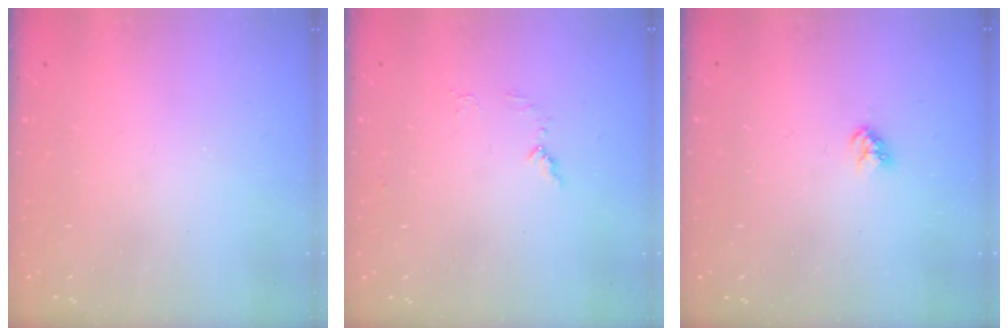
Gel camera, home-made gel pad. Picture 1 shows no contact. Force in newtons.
{"total": 4.6, "press": 4.5, "slide": 0.5}
{"total": 3.3, "press": 3.3, "slide": 0.4}